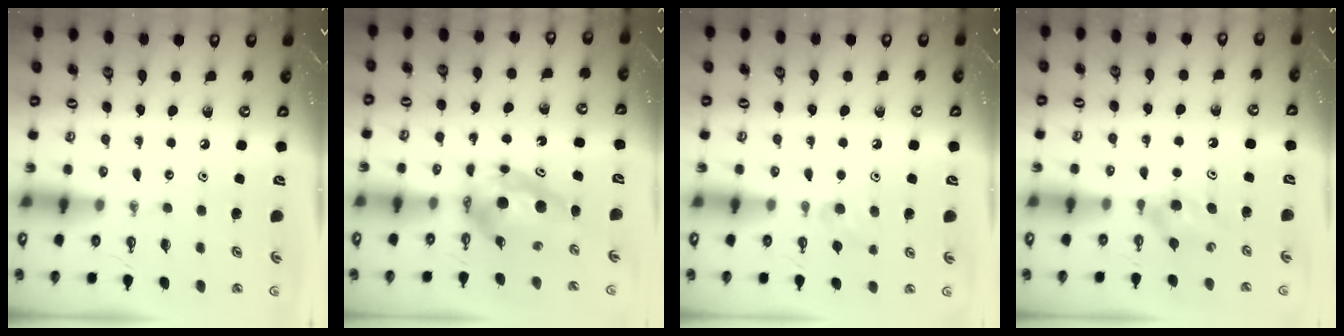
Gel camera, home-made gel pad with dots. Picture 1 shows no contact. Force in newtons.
{"total": 6.7, "press": 6.7, "slide": 0.7}
{"total": 4.3, "press": 4.1, "slide": 1.3}
{"total": 4.1, "press": 4.0, "slide": 0.9}